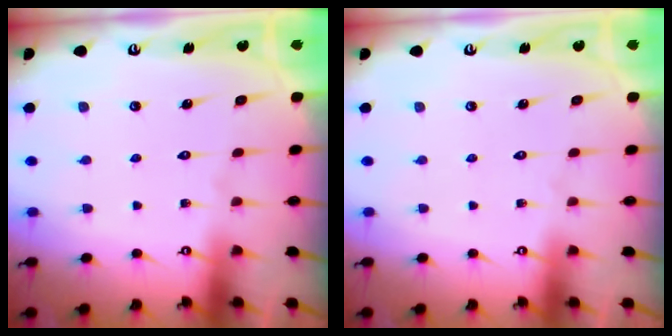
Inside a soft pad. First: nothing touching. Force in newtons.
{"total": 0.0}